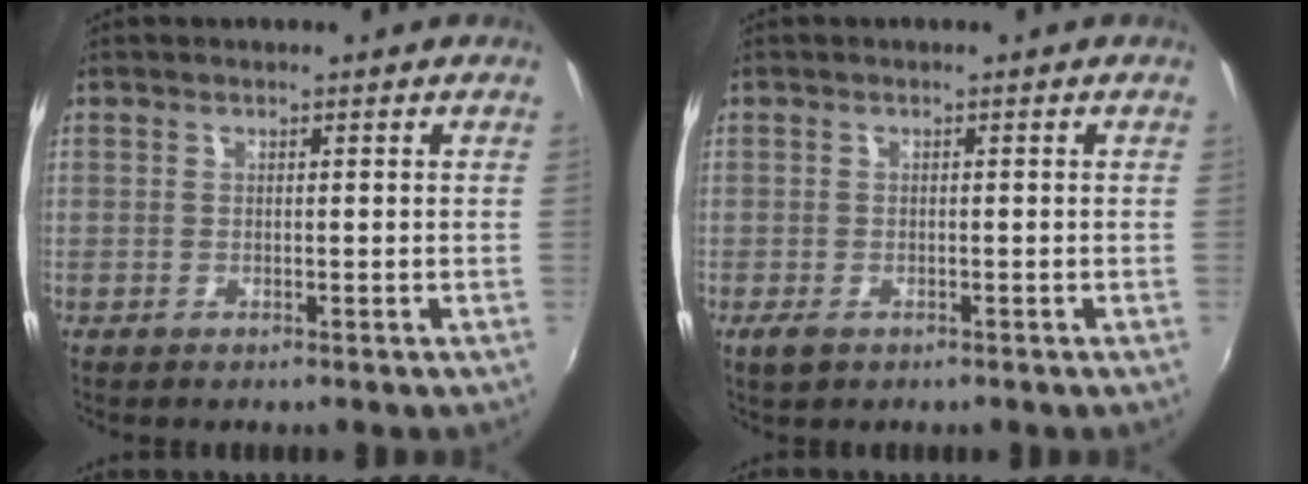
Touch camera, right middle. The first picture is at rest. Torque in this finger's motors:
{"motor_torque": [0.38, -0.35, 0.10, 0.00]}